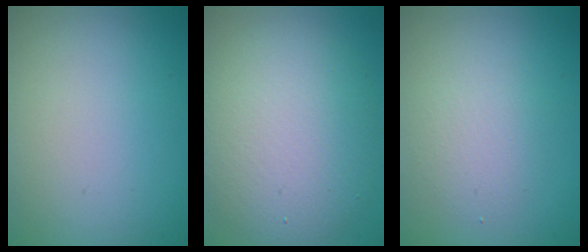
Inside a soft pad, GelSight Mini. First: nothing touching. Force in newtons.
{"total": 7.5, "press": 7.4, "slide": 0.5}
{"total": 2.1, "press": 2.1, "slide": 0.0}